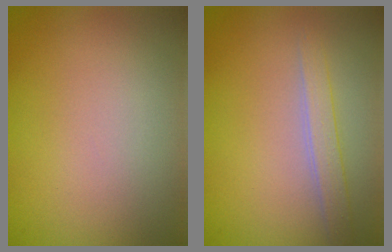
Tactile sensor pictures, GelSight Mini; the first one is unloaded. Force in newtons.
{"total": 1.8, "press": 1.8, "slide": 0.1}